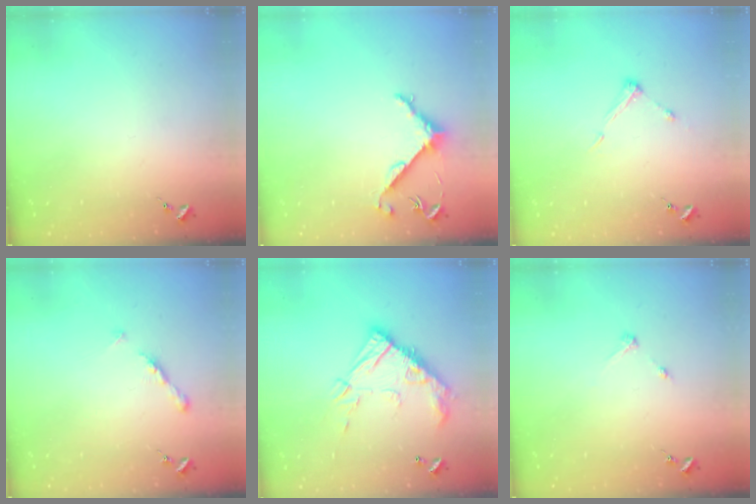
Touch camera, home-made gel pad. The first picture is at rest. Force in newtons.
{"total": 5.6, "press": 5.6, "slide": 0.2}
{"total": 5.6, "press": 5.5, "slide": 0.7}
{"total": 5.3, "press": 5.2, "slide": 0.6}
{"total": 15.9, "press": 15.9, "slide": 0.8}
{"total": 2.7, "press": 2.7, "slide": 0.3}